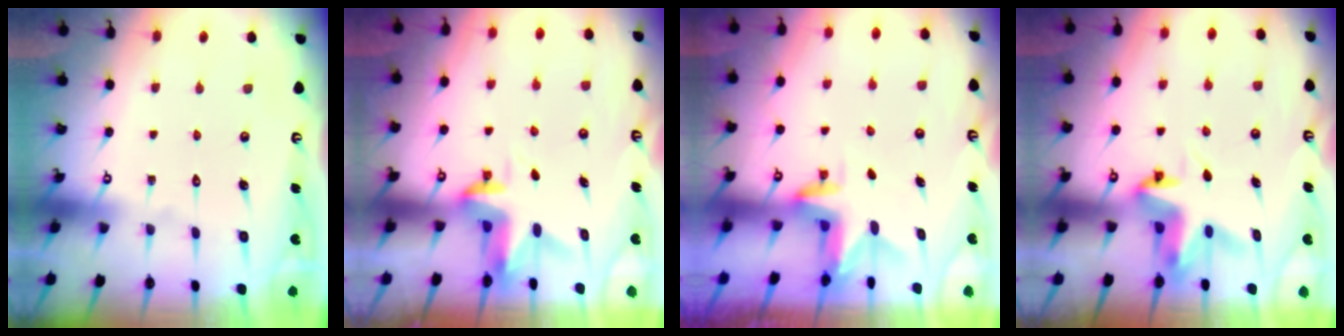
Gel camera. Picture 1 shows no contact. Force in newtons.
{"total": 3.2, "press": 3.2, "slide": 0.4}
{"total": 3.1, "press": 3.1, "slide": 0.2}
{"total": 4.7, "press": 4.7, "slide": 0.2}